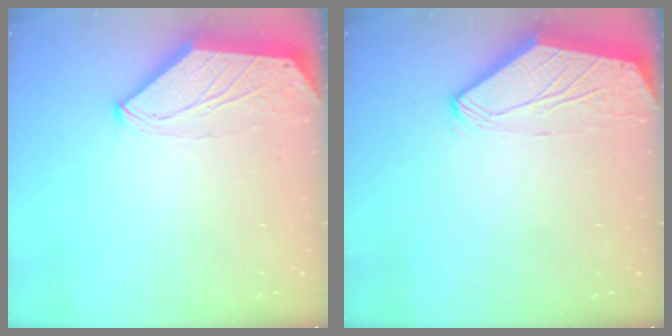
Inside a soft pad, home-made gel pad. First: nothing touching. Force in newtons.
{"total": 0.0}